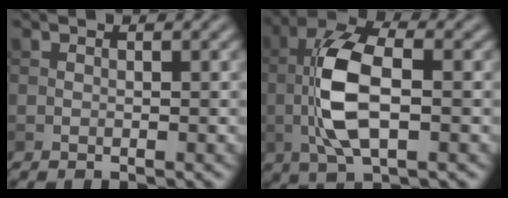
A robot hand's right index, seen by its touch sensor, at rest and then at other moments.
{"total": 7.9, "force": [-0.5, 3.5, 7.1], "torque": [-0.151, 0.007, -0.012]}